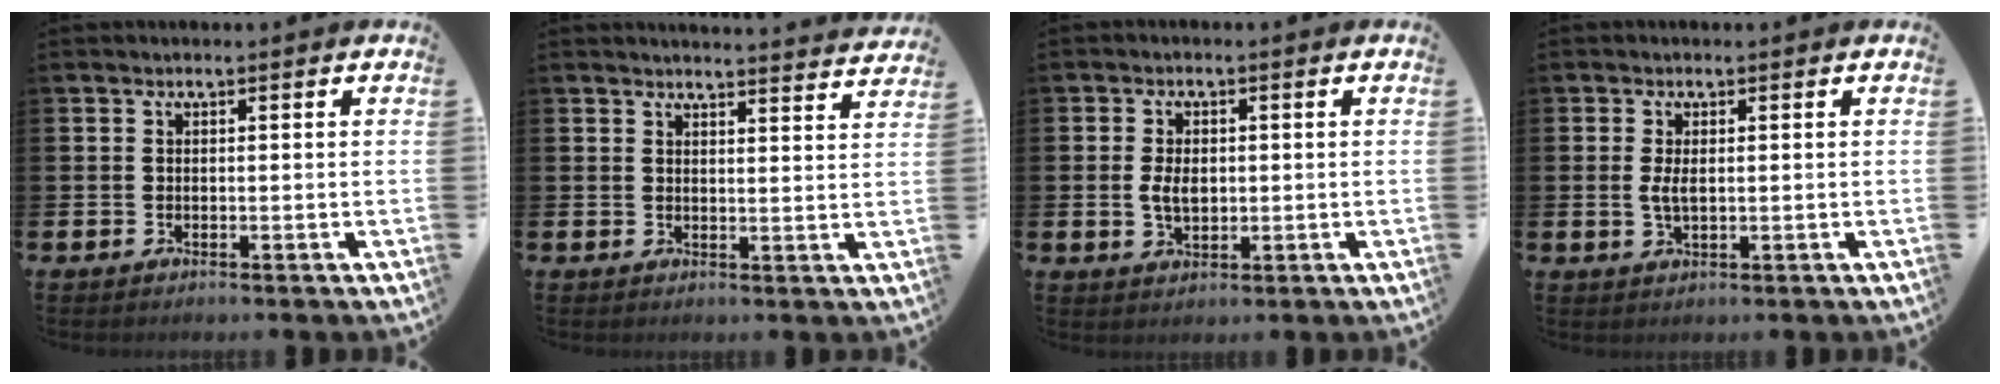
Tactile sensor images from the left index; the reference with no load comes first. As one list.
[{"total": 3.4, "force": [3.4, -0.2, -0.1], "torque": [0.010, -0.029, 0.058]}, {"total": 3.6, "force": [0.2, 2.2, 2.8], "torque": [-0.044, 0.004, -0.001]}, {"total": 2.3, "force": [0.2, 0.9, 2.1], "torque": [-0.037, 0.001, 0.002]}]